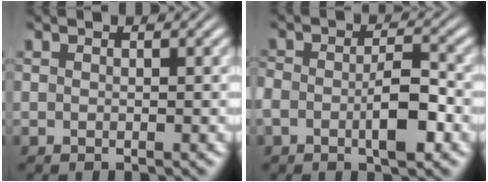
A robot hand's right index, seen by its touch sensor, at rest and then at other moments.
{"total": 4.7, "force": [-1.1, 2.6, 3.7], "torque": [-0.070, 0.000, -0.027]}